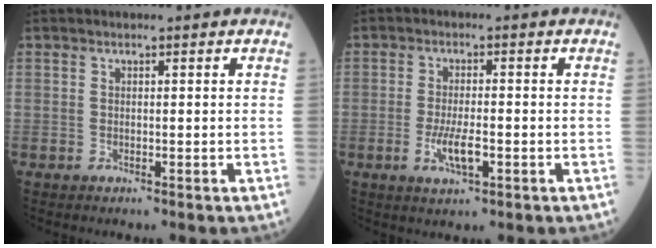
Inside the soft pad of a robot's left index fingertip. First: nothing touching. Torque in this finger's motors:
{"motor_torque": [0.83, 0.18, 0.40, 0.11]}